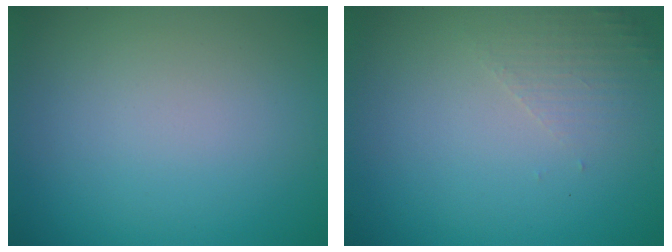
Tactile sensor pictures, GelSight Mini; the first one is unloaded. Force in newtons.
{"total": 1.6, "press": 1.6, "slide": 0.4}